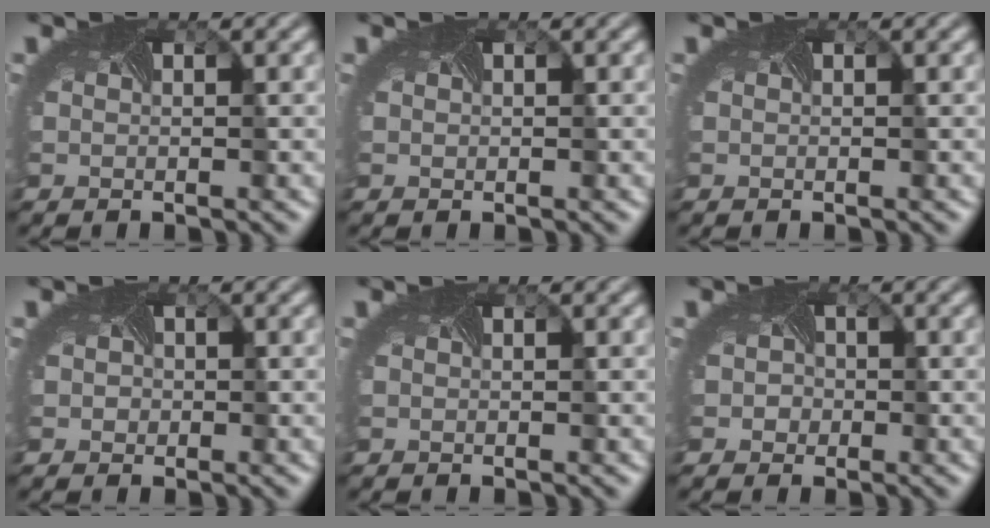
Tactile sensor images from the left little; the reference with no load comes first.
{"total": 0.0}
{"total": 0.0}
{"total": 1.5, "force": [0.1, 1.3, 0.7], "torque": [-0.006, 0.005, -0.005]}
{"total": 0.0}
{"total": 2.4, "force": [-0.3, 2.2, 1.0], "torque": [0.006, 0.007, -0.011]}